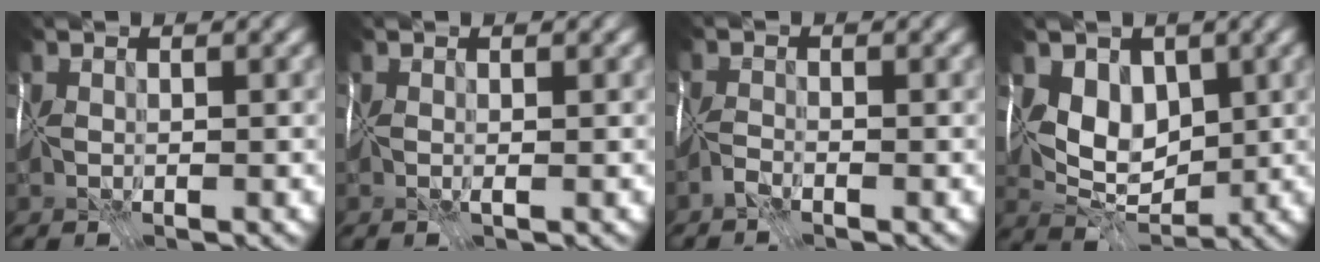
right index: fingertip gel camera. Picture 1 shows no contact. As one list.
[{"total": 0.6, "force": [-0.1, 0.1, 0.6], "torque": [-0.020, -0.004, 0.002]}, {"total": 2.6, "force": [-1.5, -1.6, -1.3], "torque": [0.031, 0.004, -0.032]}, {"total": 2.7, "force": [1.2, 1.6, 1.7], "torque": [-0.019, -0.013, 0.022]}]